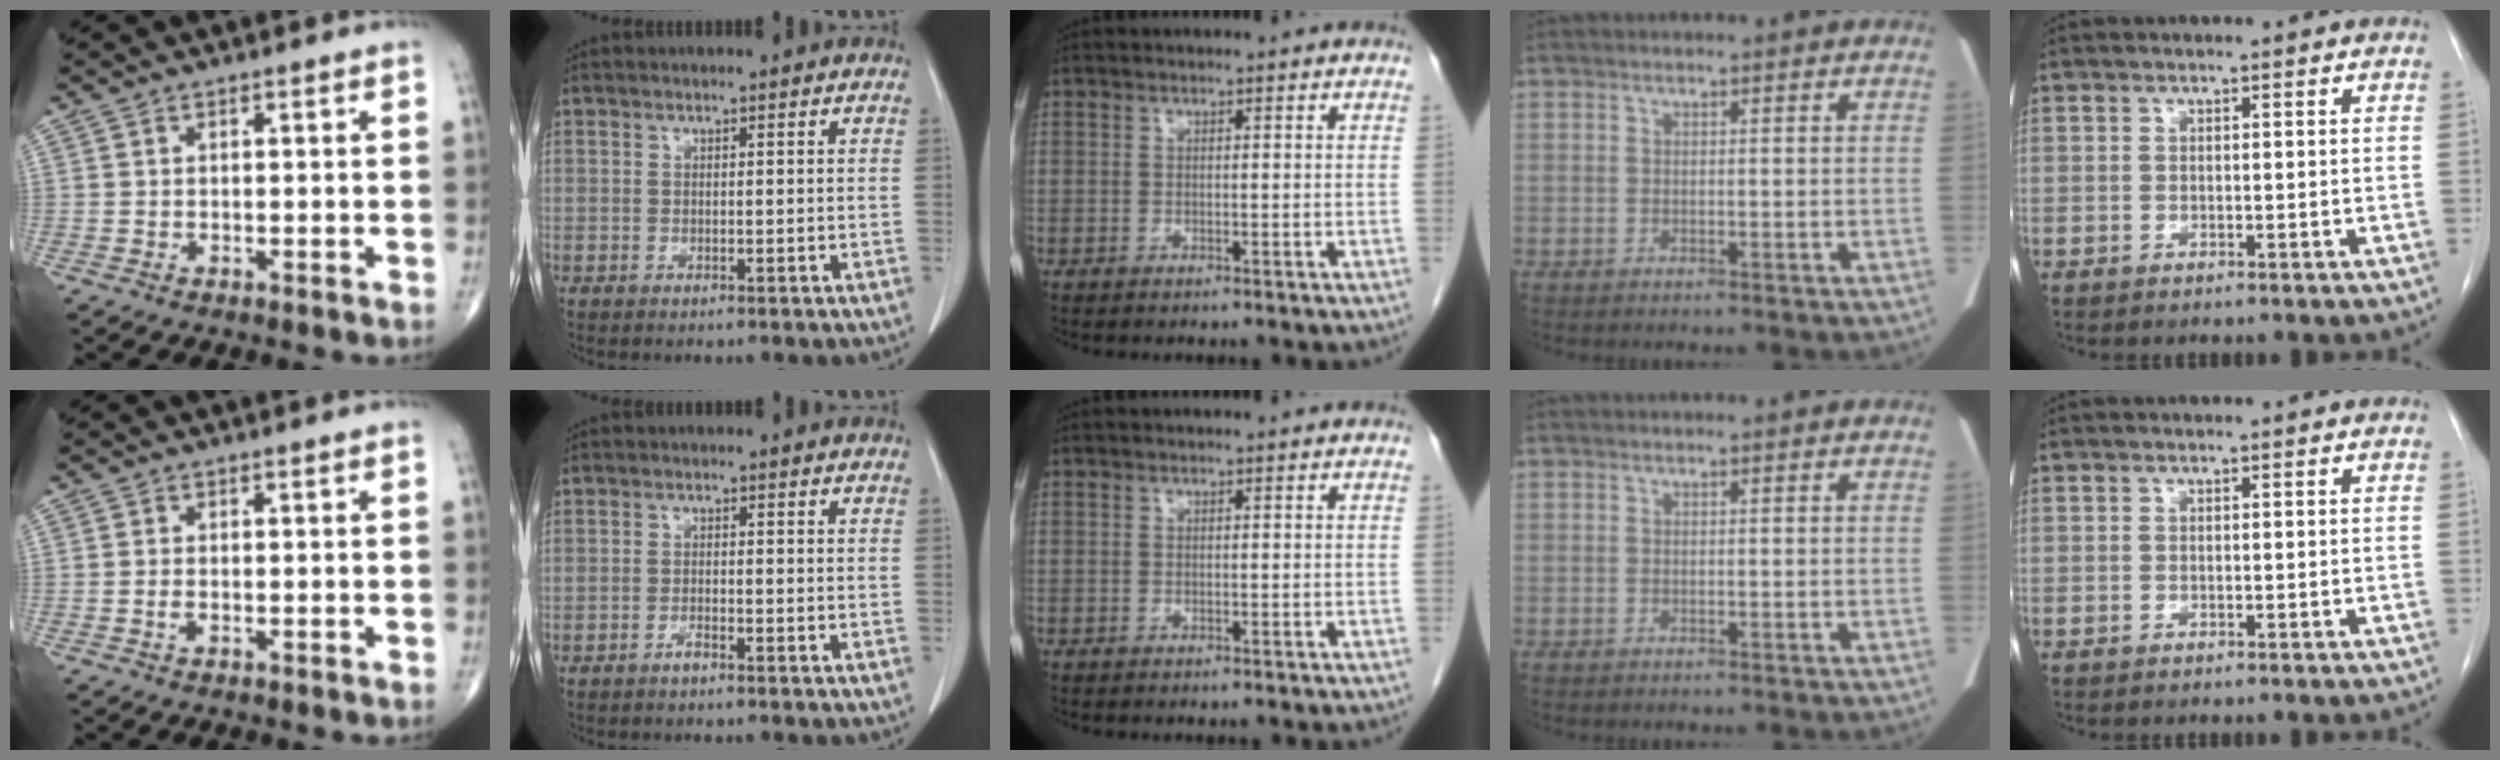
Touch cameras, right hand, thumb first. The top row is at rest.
{"thumb": {"total": 1.1, "force": [-0.3, 0.5, 0.9], "torque": [-0.020, -0.001, -0.006]}, "index": {"total": 1.1, "force": [-0.9, 0.1, 0.6], "torque": [-0.010, 0.003, -0.016]}}